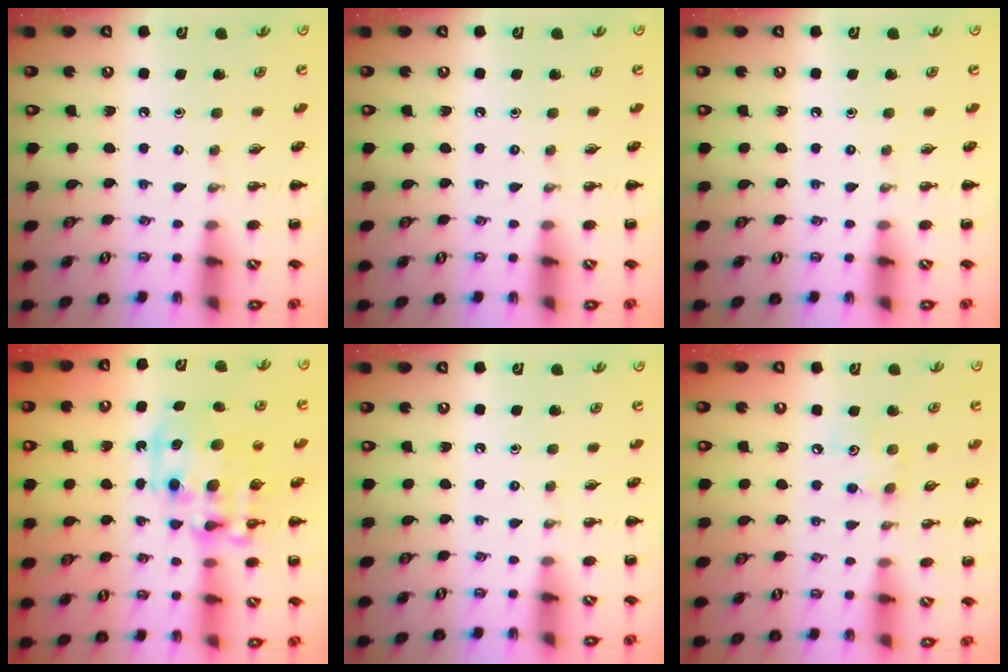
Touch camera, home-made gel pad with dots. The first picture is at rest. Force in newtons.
{"total": 0.0}
{"total": 0.0}
{"total": 13.5, "press": 13.1, "slide": 3.3}
{"total": 0.0}
{"total": 4.6, "press": 4.5, "slide": 0.7}